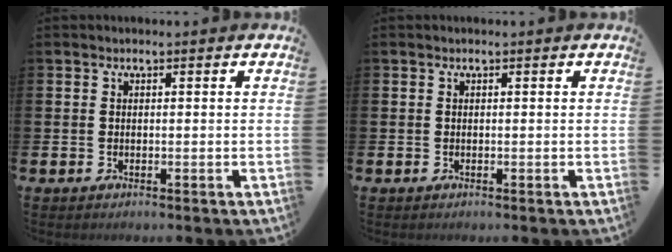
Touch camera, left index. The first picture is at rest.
{"total": 0.0}